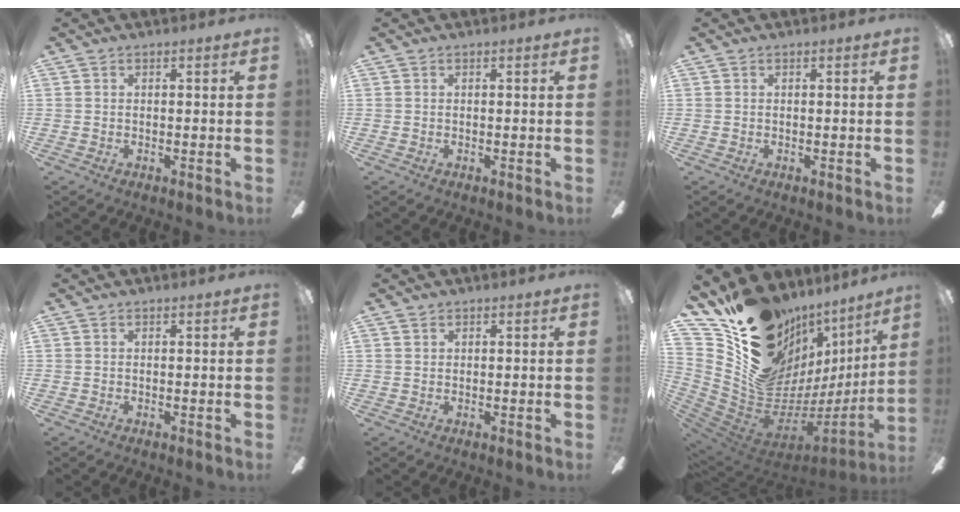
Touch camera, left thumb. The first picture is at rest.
{"total": 0.0}
{"total": 0.0}
{"total": 0.0}
{"total": 0.8, "force": [0.5, 0.6, 0.2], "torque": [-0.004, 0.003, 0.010]}
{"total": 19.1, "force": [11.0, 13.4, 7.9], "torque": [-0.101, -0.113, 0.238]}